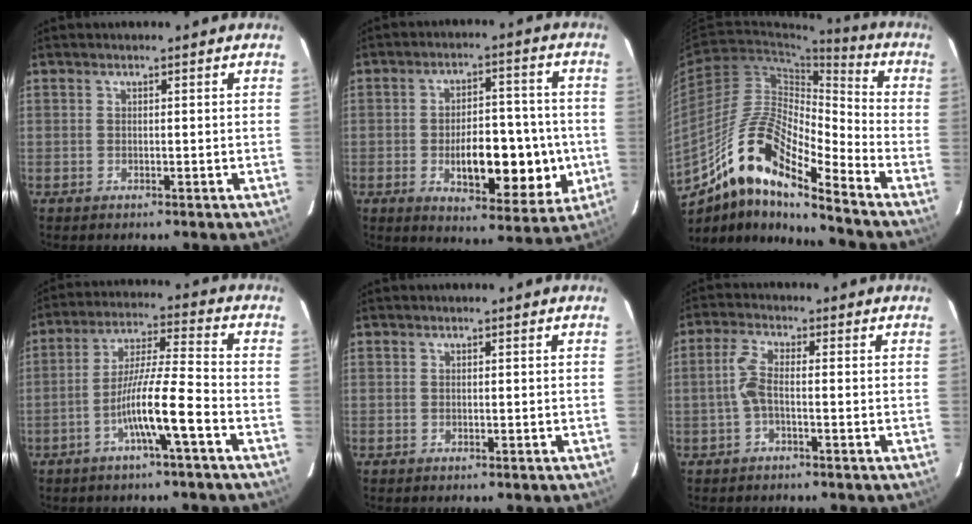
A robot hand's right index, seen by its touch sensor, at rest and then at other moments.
{"total": 14.4, "force": [-2.8, 5.9, 12.8], "torque": [-0.180, 0.012, -0.030]}
{"total": 15.5, "force": [-10.3, 3.2, 11.2], "torque": [-0.211, 0.021, -0.180]}
{"total": 9.8, "force": [-4.2, -0.4, 8.9], "torque": [-0.167, 0.009, -0.078]}
{"total": 0.0}
{"total": 3.8, "force": [-0.7, 0.8, 3.6], "torque": [-0.081, 0.009, -0.016]}